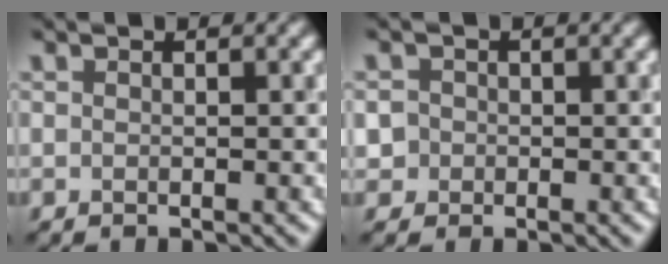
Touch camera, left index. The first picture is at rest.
{"total": 2.5, "force": [-0.1, 2.4, 0.7], "torque": [-0.001, 0.018, -0.019]}